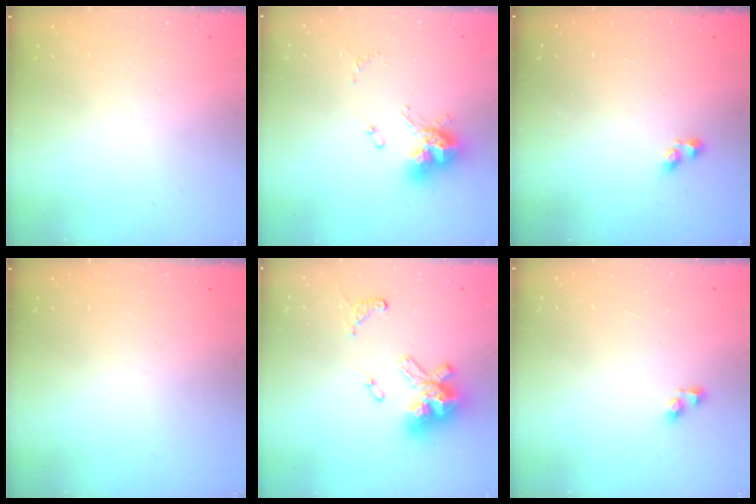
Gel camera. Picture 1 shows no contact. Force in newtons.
{"total": 12.6, "press": 12.5, "slide": 1.4}
{"total": 1.9, "press": 1.9, "slide": 0.3}
{"total": 0.0}
{"total": 15.0, "press": 14.9, "slide": 1.9}
{"total": 3.9, "press": 3.9, "slide": 0.6}